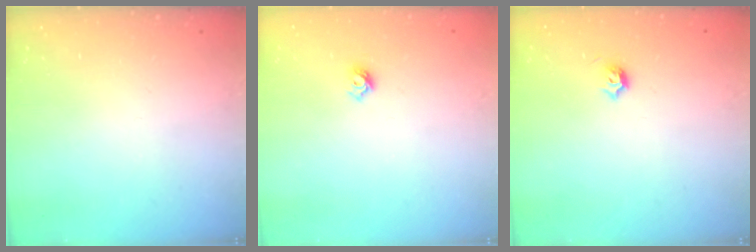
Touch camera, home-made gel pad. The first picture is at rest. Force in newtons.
{"total": 5.5, "press": 5.5, "slide": 0.7}
{"total": 3.7, "press": 3.6, "slide": 0.9}